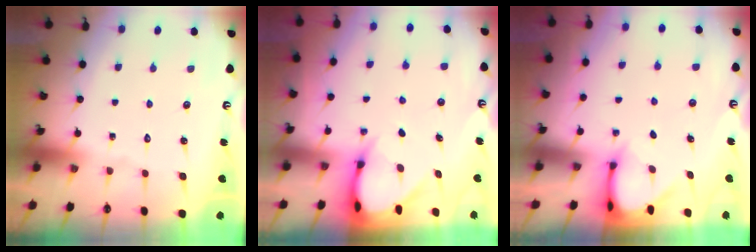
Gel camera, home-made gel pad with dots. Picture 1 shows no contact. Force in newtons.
{"total": 4.7, "press": 4.7, "slide": 0.4}
{"total": 3.2, "press": 3.2, "slide": 0.3}